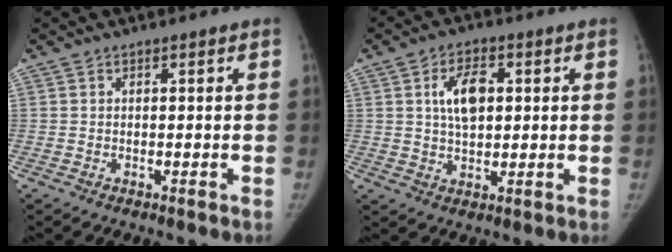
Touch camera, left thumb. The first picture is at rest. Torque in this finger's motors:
{"motor_torque": [-0.29, 0.36, 0.18, 0.24, 0.02]}